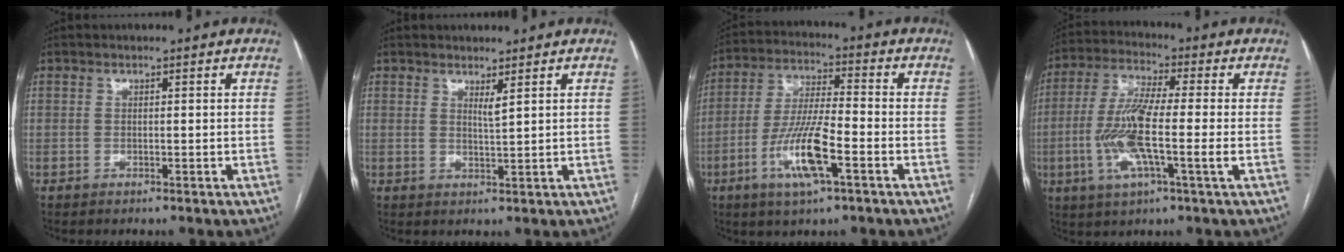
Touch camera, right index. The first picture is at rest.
{"total": 1.6, "force": [1.0, -0.2, 1.1], "torque": [-0.022, -0.011, 0.020]}
{"total": 11.5, "force": [-4.6, 1.8, 10.4], "torque": [-0.209, -0.008, -0.084]}
{"total": 12.0, "force": [-2.1, 1.0, 11.8], "torque": [-0.244, -0.003, -0.048]}